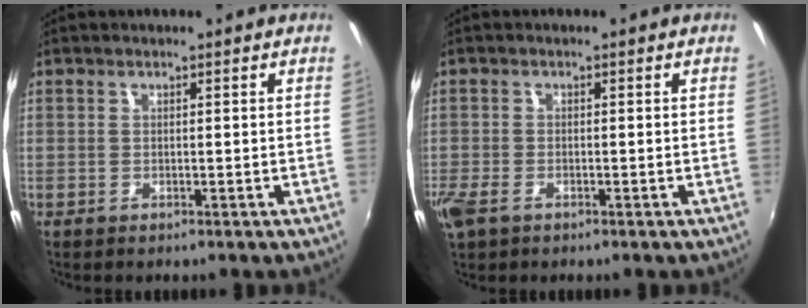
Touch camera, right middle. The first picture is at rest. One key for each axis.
{"total": 4.7, "fx": -2.7, "fy": 2.4, "fz": 2.9, "tx": -0.074, "ty": -0.014, "tz": -0.053}